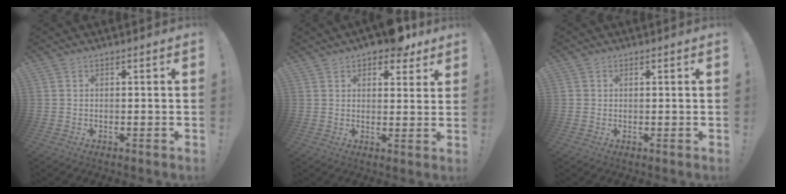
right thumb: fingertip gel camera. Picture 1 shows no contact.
{"total": 7.9, "force": [6.2, 3.2, 3.7], "torque": [-0.042, -0.035, 0.110]}
{"total": 0.9, "force": [0.3, 0.9, 0.0], "torque": [0.001, 0.001, 0.005]}